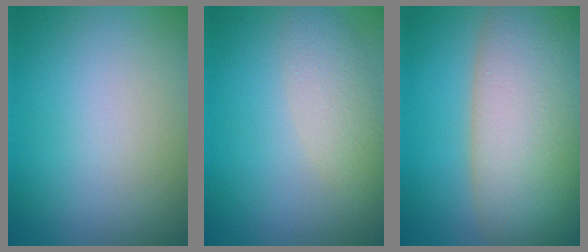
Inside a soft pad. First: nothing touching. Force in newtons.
{"total": 3.2, "press": 3.1, "slide": 0.3}
{"total": 13.7, "press": 13.7, "slide": 0.9}